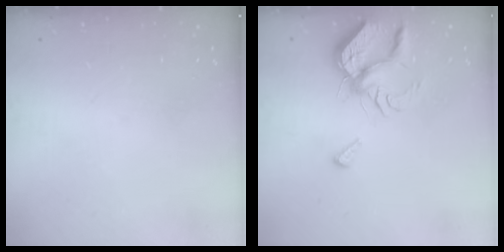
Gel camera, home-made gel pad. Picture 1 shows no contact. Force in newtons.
{"total": 6.8, "press": 6.8, "slide": 1.1}